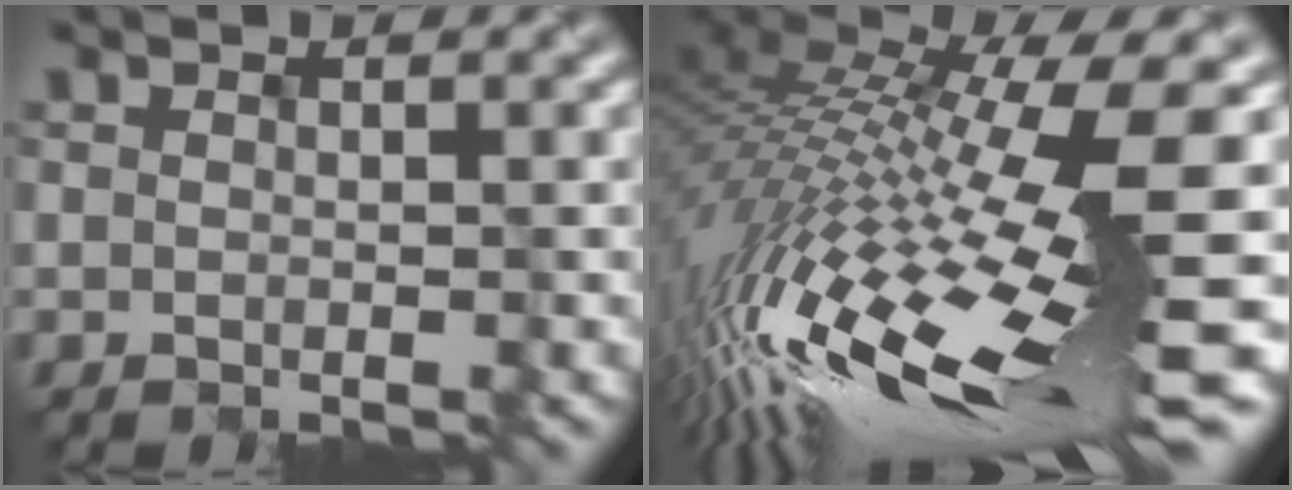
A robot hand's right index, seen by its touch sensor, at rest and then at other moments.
{"total": 16.0, "force": [-3.2, 3.2, 15.4], "torque": [-0.311, -0.002, -0.048]}